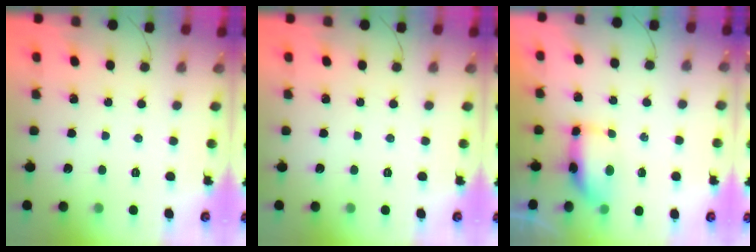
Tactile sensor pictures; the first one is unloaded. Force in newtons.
{"total": 0.0}
{"total": 6.7, "press": 6.6, "slide": 0.5}